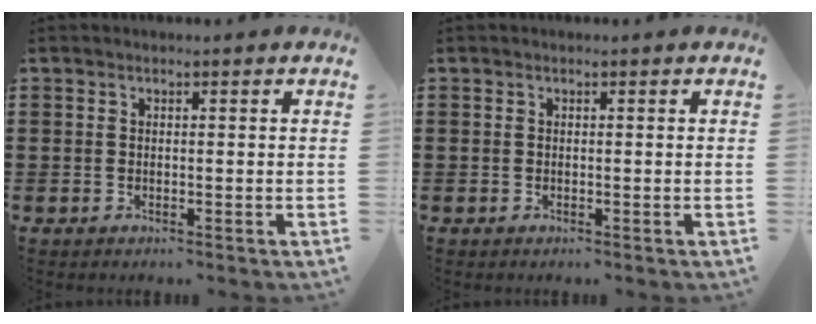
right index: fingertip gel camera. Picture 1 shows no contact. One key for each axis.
{"total": 0.0}